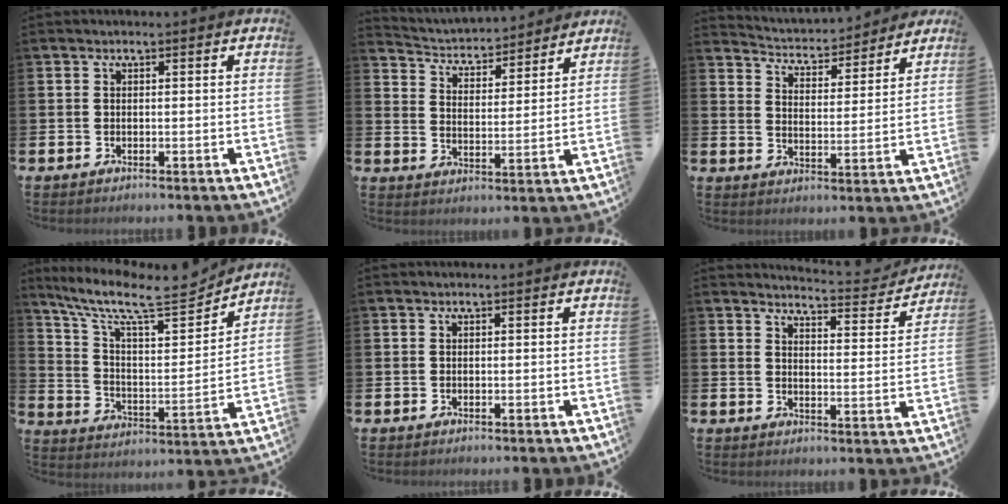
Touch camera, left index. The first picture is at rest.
{"total": 4.2, "force": [4.0, 1.1, 0.4], "torque": [-0.033, -0.040, 0.064]}
{"total": 4.2, "force": [4.1, 0.9, 0.0], "torque": [-0.026, -0.039, 0.066]}
{"total": 10.9, "force": [9.1, 2.6, 5.5], "torque": [-0.135, -0.064, 0.149]}
{"total": 0.0}
{"total": 4.1, "force": [4.0, 0.3, 0.5], "torque": [-0.018, -0.038, 0.063]}